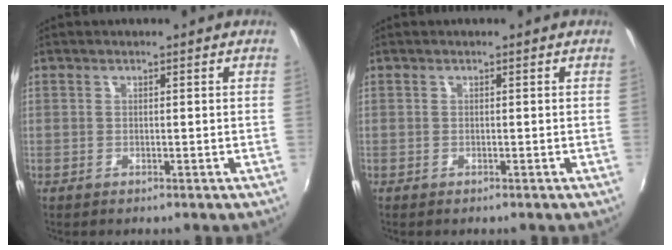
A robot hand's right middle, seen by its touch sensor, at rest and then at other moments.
{"total": 0.0}